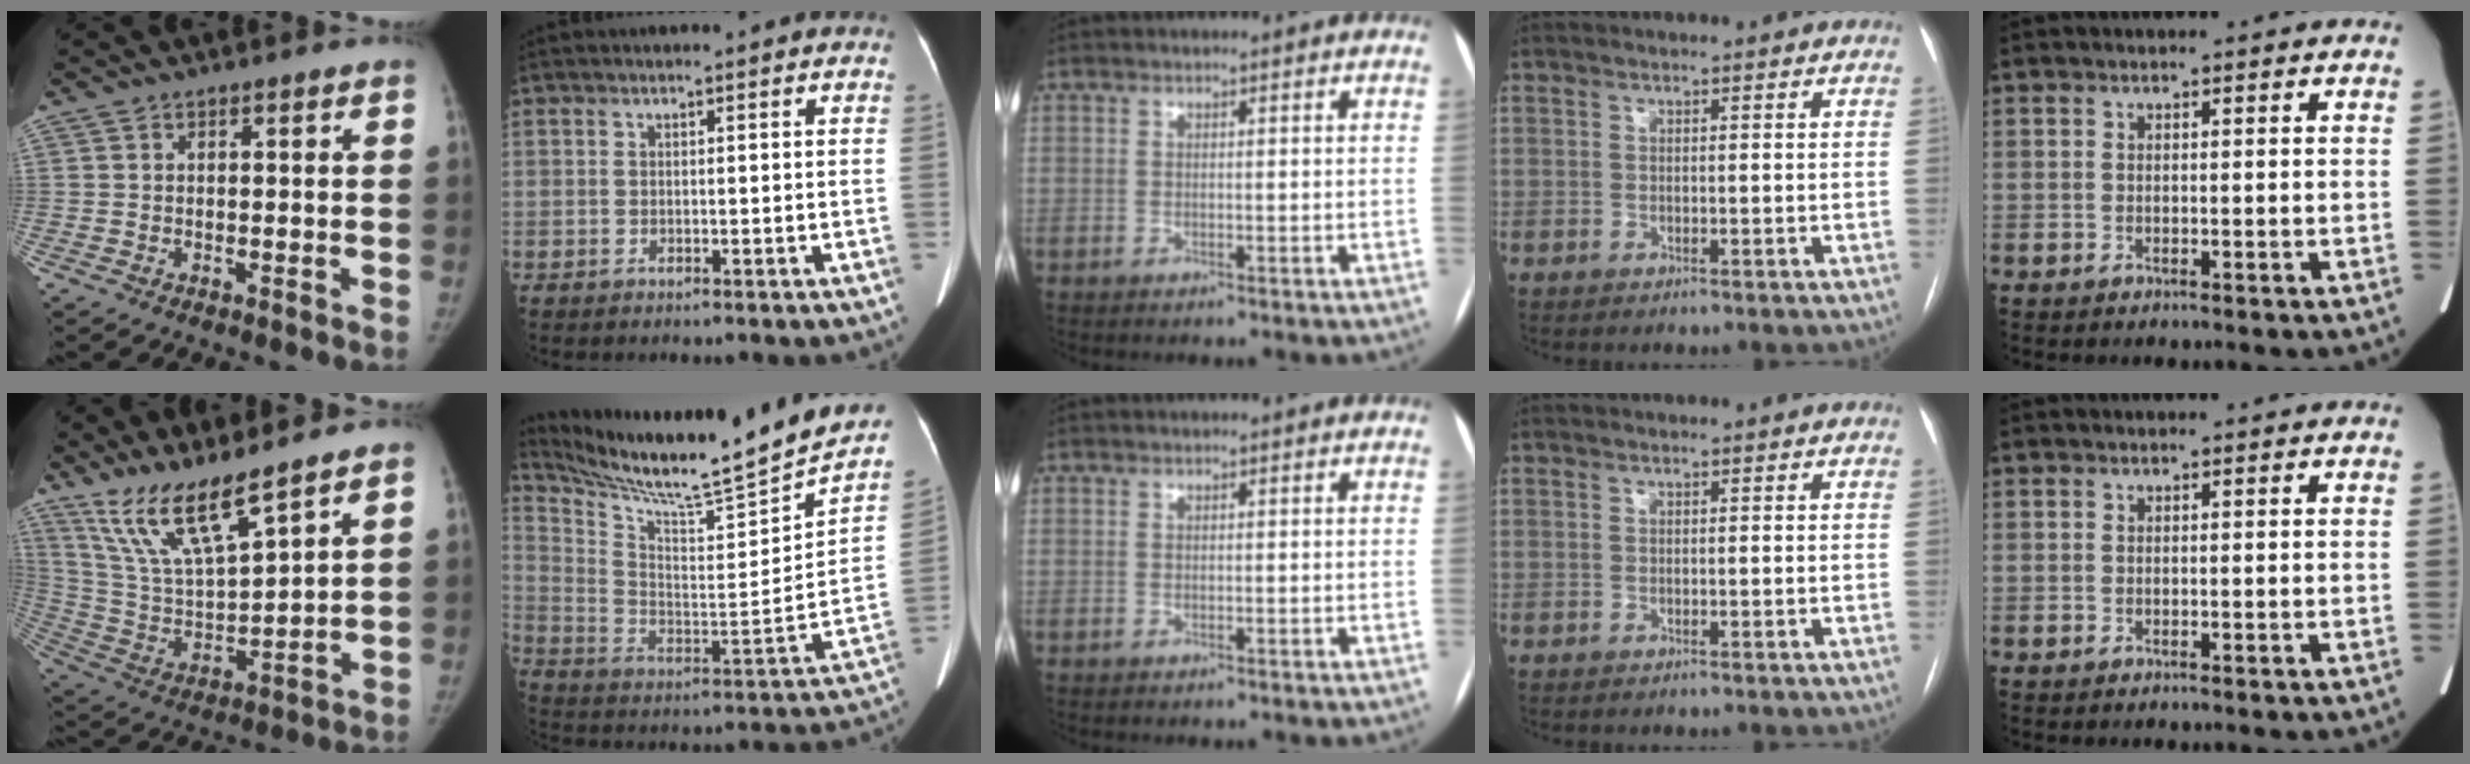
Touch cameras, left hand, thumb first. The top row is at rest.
{"thumb": {"total": 14.3, "force": [10.9, 2.4, 9.0], "torque": [-0.157, -0.062, 0.225]}, "index": {"total": 24.8, "force": [22.2, -0.1, 10.9], "torque": [-0.191, -0.082, 0.330]}}